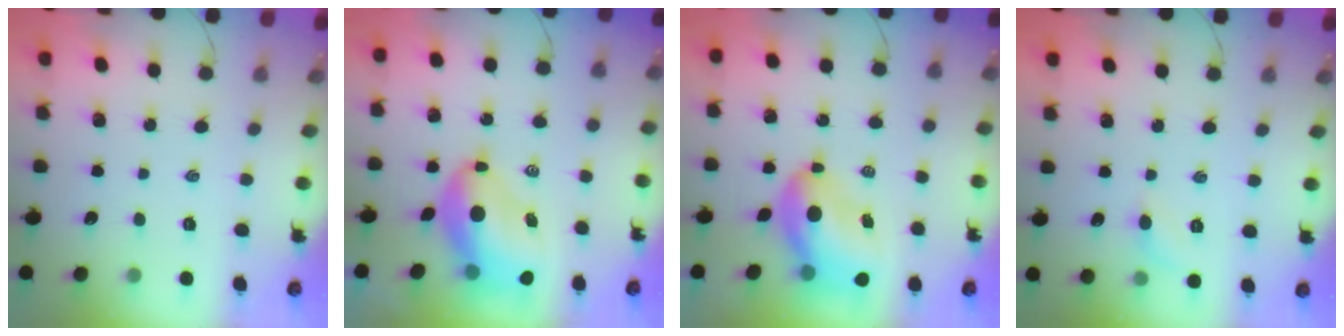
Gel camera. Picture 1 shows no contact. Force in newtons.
{"total": 11.4, "press": 11.0, "slide": 3.2}
{"total": 8.8, "press": 8.4, "slide": 2.3}
{"total": 5.3, "press": 5.0, "slide": 1.8}